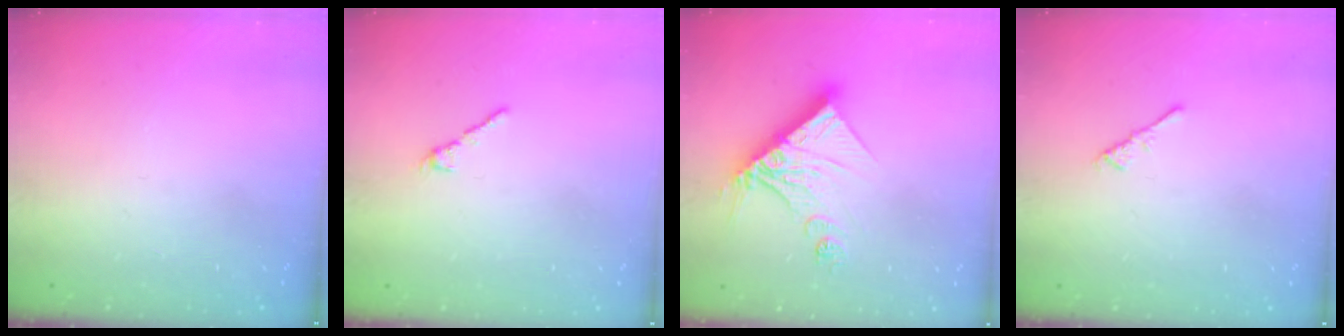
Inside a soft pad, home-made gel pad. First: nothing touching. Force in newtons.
{"total": 2.2, "press": 2.2, "slide": 0.4}
{"total": 14.3, "press": 14.2, "slide": 1.4}
{"total": 1.1, "press": 1.0, "slide": 0.4}